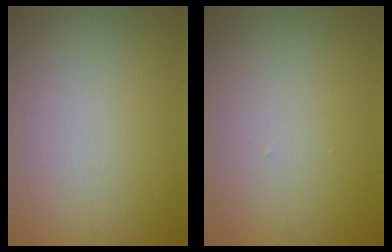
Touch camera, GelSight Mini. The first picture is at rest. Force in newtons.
{"total": 0.0}